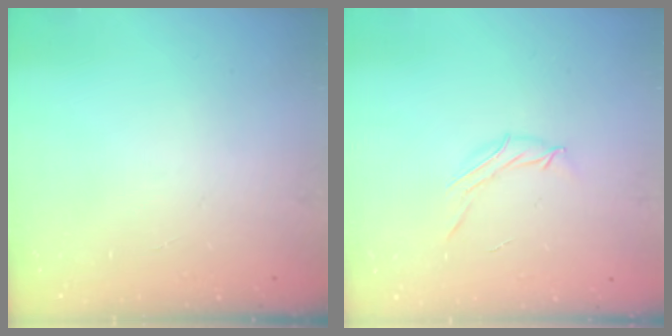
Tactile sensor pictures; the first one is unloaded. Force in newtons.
{"total": 6.6, "press": 6.6, "slide": 0.9}